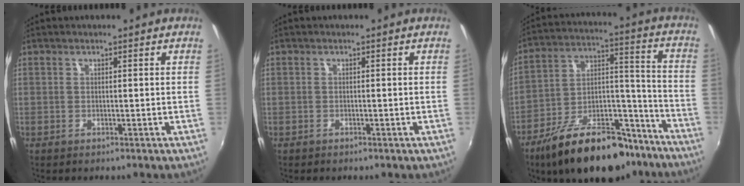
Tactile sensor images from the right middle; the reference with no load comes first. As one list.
[{"total": 0.8, "force": [-0.6, 0.4, 0.3], "torque": [-0.008, -0.001, -0.009]}, {"total": 23.0, "force": [-15.9, 9.9, 13.4], "torque": [-0.220, 0.021, -0.239]}]